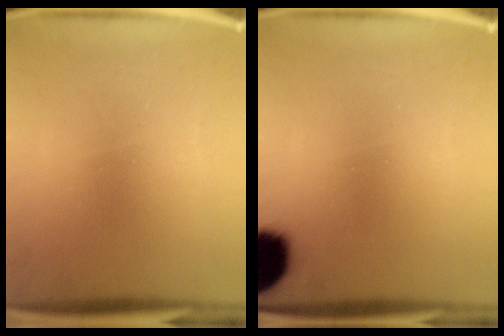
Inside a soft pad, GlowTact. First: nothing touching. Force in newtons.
{"total": 15.9}